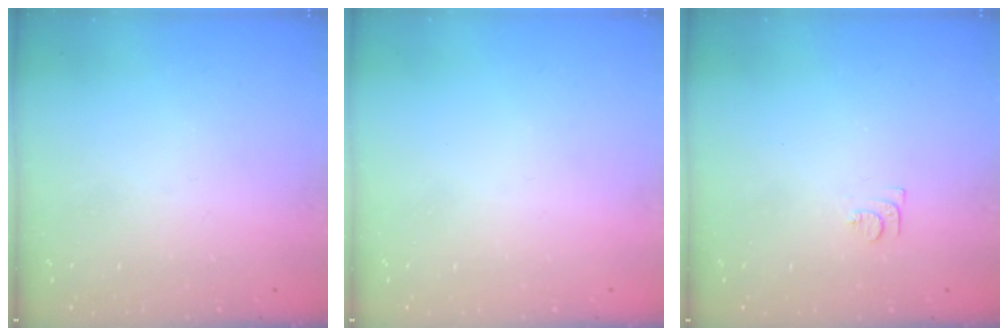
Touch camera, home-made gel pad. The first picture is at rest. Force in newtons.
{"total": 0.0}
{"total": 6.6, "press": 6.6, "slide": 0.7}